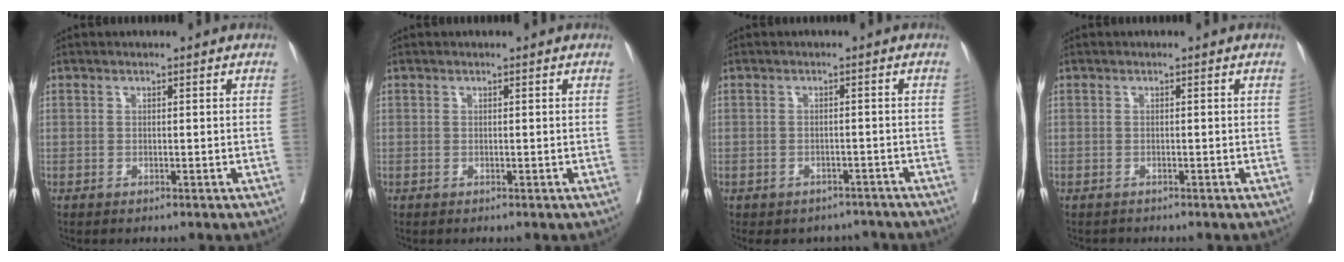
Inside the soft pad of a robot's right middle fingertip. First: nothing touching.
{"total": 0.0}
{"total": 6.0, "force": [-5.3, 2.9, 0.2], "torque": [0.010, 0.013, -0.059]}
{"total": 0.7, "force": [-0.6, 0.2, -0.1], "torque": [-0.006, -0.002, -0.013]}